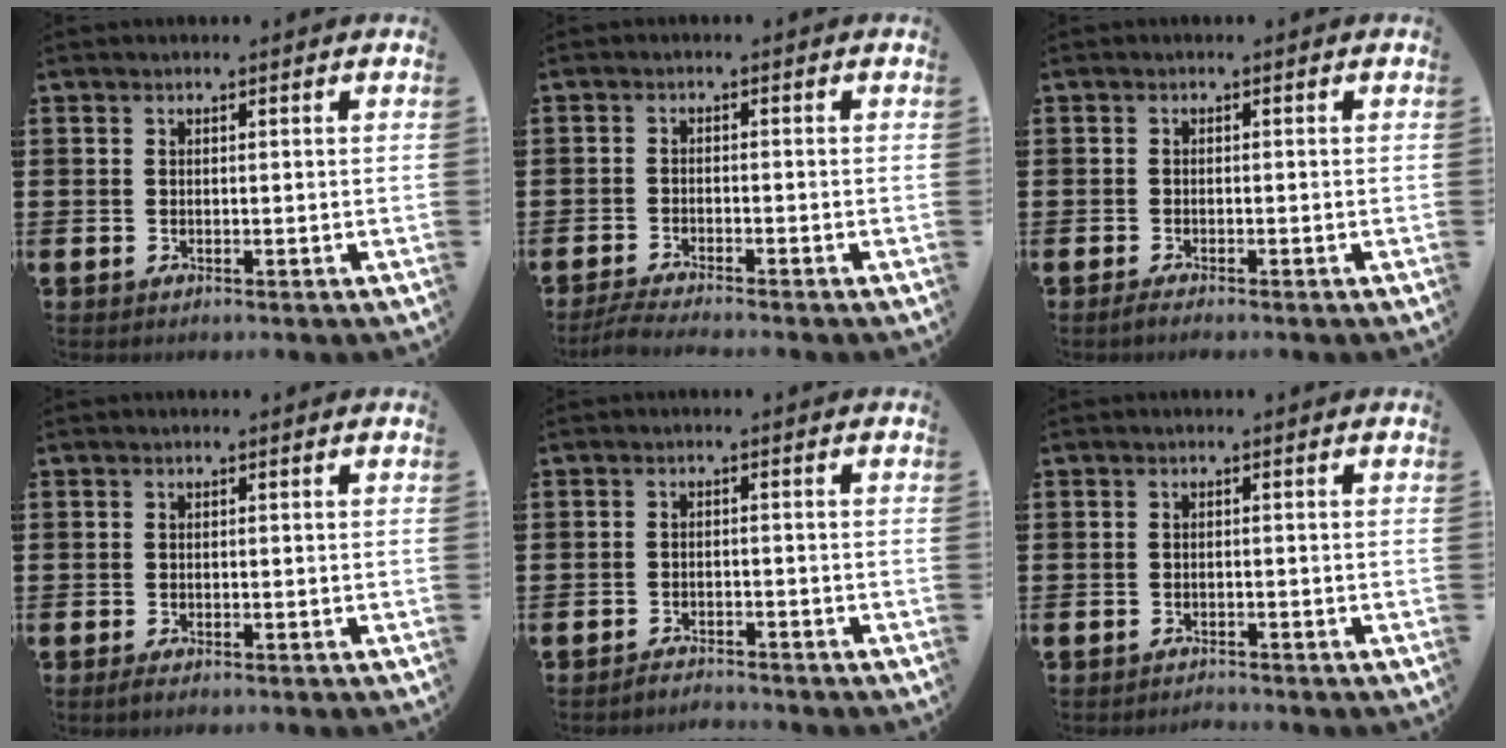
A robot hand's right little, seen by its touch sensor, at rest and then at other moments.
{"total": 2.1, "force": [-1.9, 0.0, 1.0], "torque": [-0.016, 0.003, -0.035]}
{"total": 0.9, "force": [-0.7, 0.0, 0.7], "torque": [-0.011, -0.003, -0.013]}
{"total": 0.8, "force": [-0.4, 0.2, 0.6], "torque": [-0.012, -0.001, -0.008]}
{"total": 1.8, "force": [-1.8, 0.0, -0.1], "torque": [-0.003, 0.005, -0.039]}
{"total": 1.0, "force": [-1.0, 0.0, -0.1], "torque": [-0.001, 0.002, -0.022]}